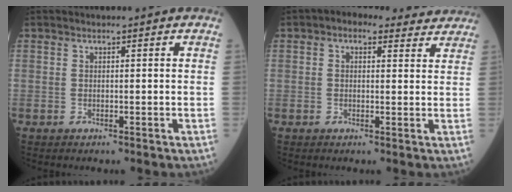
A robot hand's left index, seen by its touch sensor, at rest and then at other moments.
{"total": 5.9, "force": [4.5, 3.0, 2.3], "torque": [-0.026, 0.026, 0.050]}